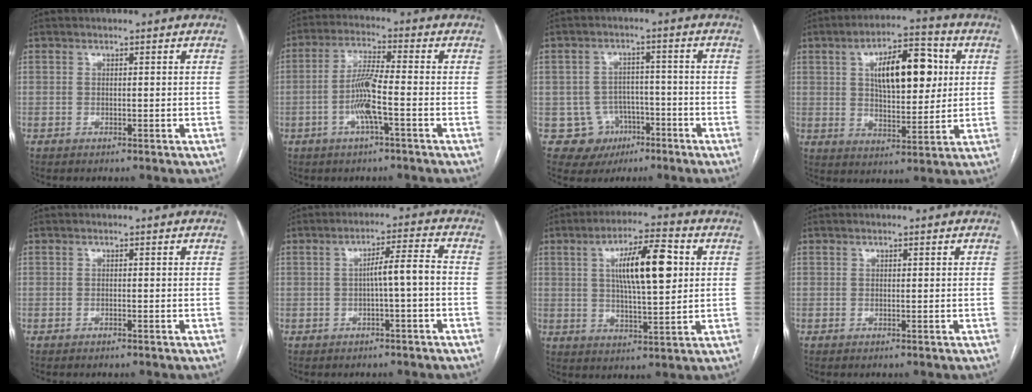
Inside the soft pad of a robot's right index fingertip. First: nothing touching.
{"total": 7.1, "force": [-2.1, 0.4, 6.7], "torque": [-0.138, 0.004, -0.043]}
{"total": 7.0, "force": [-2.8, 6.4, 0.5], "torque": [-0.001, 0.013, -0.034]}
{"total": 13.1, "force": [3.4, 5.3, 11.5], "torque": [-0.184, 0.021, 0.056]}
{"total": 0.0}
{"total": 4.9, "force": [-0.9, -0.1, 4.8], "torque": [-0.075, 0.016, -0.011]}
{"total": 11.9, "force": [2.9, 2.6, 11.3], "torque": [-0.195, 0.013, 0.047]}
{"total": 0.0}